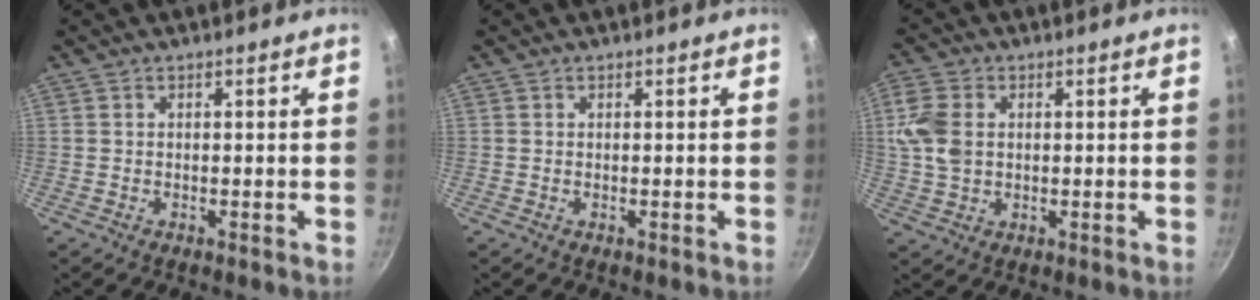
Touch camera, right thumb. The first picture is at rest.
{"total": 0.0}
{"total": 7.5, "force": [1.1, 5.4, 5.1], "torque": [-0.100, 0.005, 0.019]}